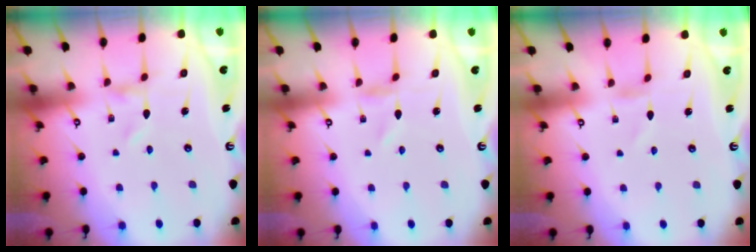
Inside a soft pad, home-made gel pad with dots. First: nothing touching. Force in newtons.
{"total": 0.0}
{"total": 0.8, "press": 0.7, "slide": 0.3}